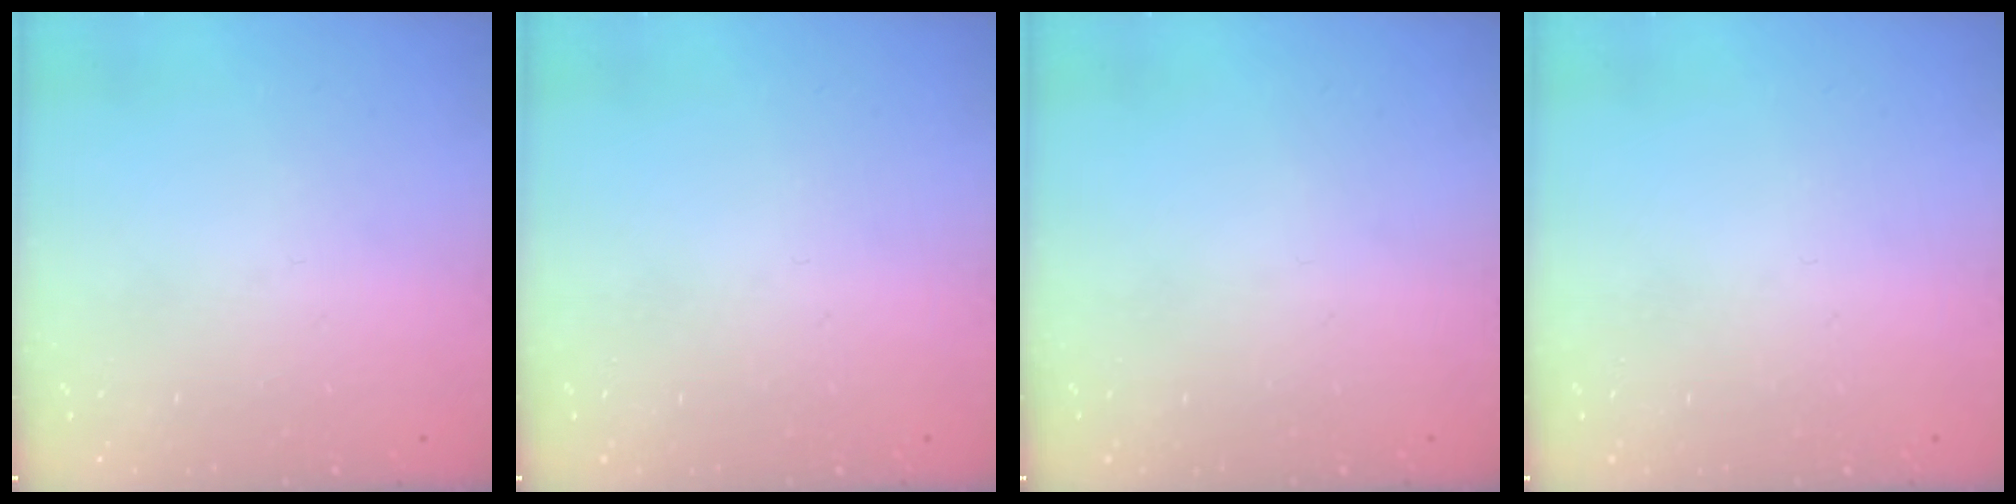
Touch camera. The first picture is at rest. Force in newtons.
{"total": 0.0}
{"total": 0.0}
{"total": 0.0}